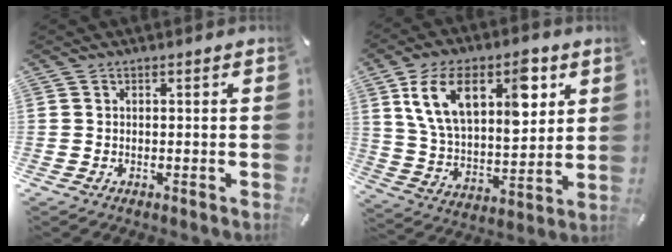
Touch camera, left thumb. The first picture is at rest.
{"total": 17.3, "force": [8.8, 9.7, 11.4], "torque": [-0.201, -0.022, 0.153]}